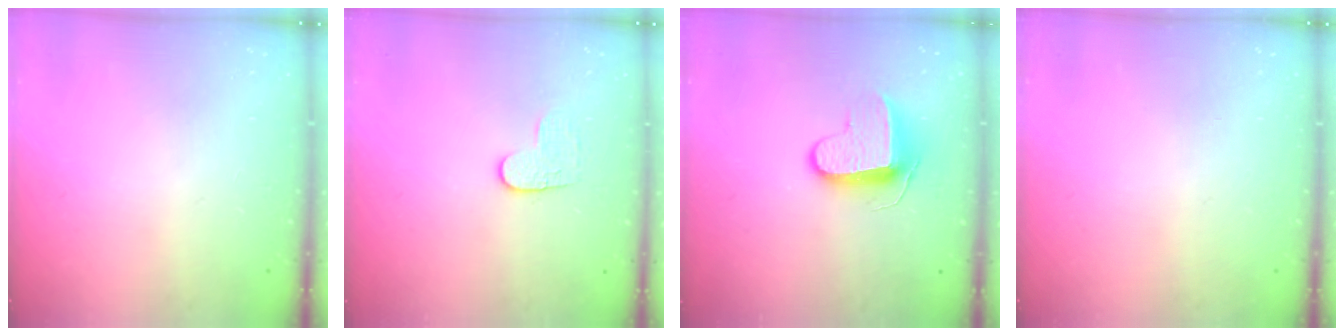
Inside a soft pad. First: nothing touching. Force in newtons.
{"total": 5.8, "press": 5.8, "slide": 0.6}
{"total": 9.4, "press": 9.4, "slide": 0.5}
{"total": 0.0}